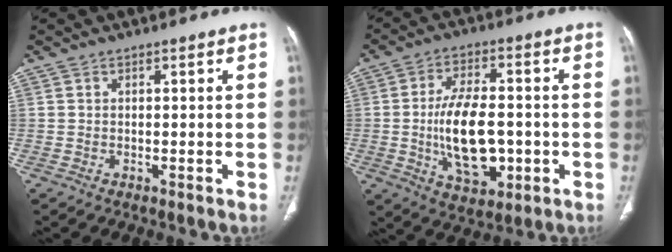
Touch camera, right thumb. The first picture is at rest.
{"total": 14.2, "force": [-1.9, 7.5, 11.9], "torque": [-0.193, 0.004, -0.022]}